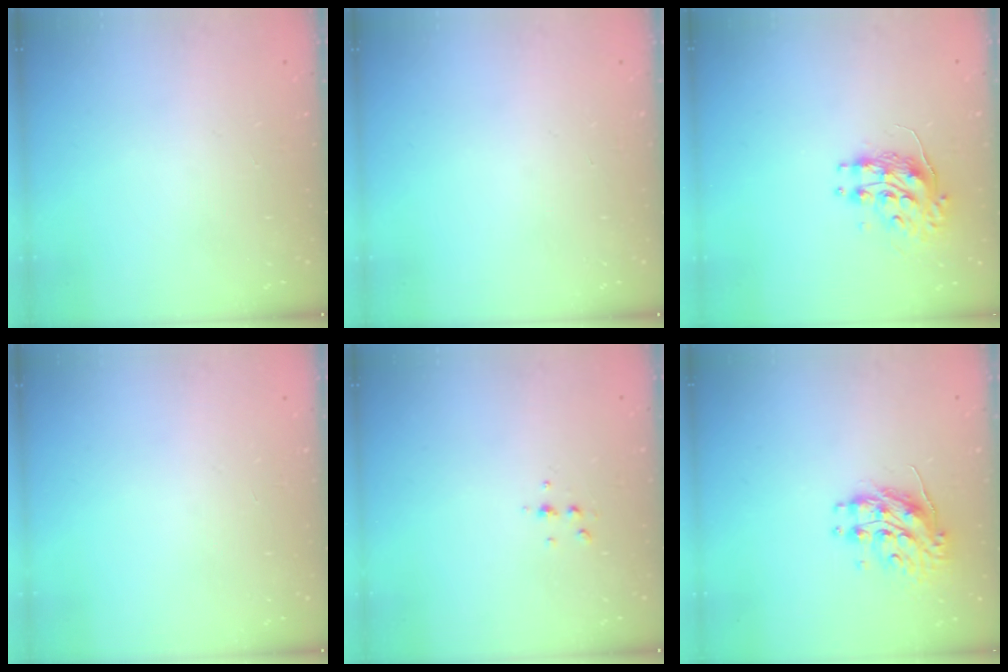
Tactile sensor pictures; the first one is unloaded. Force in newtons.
{"total": 0.0}
{"total": 9.0, "press": 9.0, "slide": 0.4}
{"total": 0.0}
{"total": 4.1, "press": 4.0, "slide": 0.9}
{"total": 10.2, "press": 10.2, "slide": 0.8}